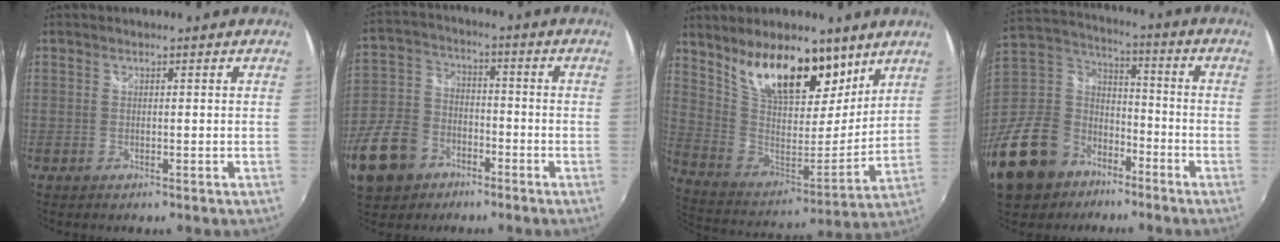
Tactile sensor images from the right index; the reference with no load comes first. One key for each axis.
{"total": 16.1, "fx": -8.5, "fy": 11.5, "fz": 7.5, "tx": -0.212, "ty": 0.010, "tz": -0.148}
{"total": 20.5, "fx": 12.9, "fy": 9.4, "fz": 12.9, "tx": -0.236, "ty": 0.009, "tz": 0.236}
{"total": 22.9, "fx": -14.0, "fy": 15.1, "fz": 10.1, "tx": -0.256, "ty": 0.027, "tz": -0.231}